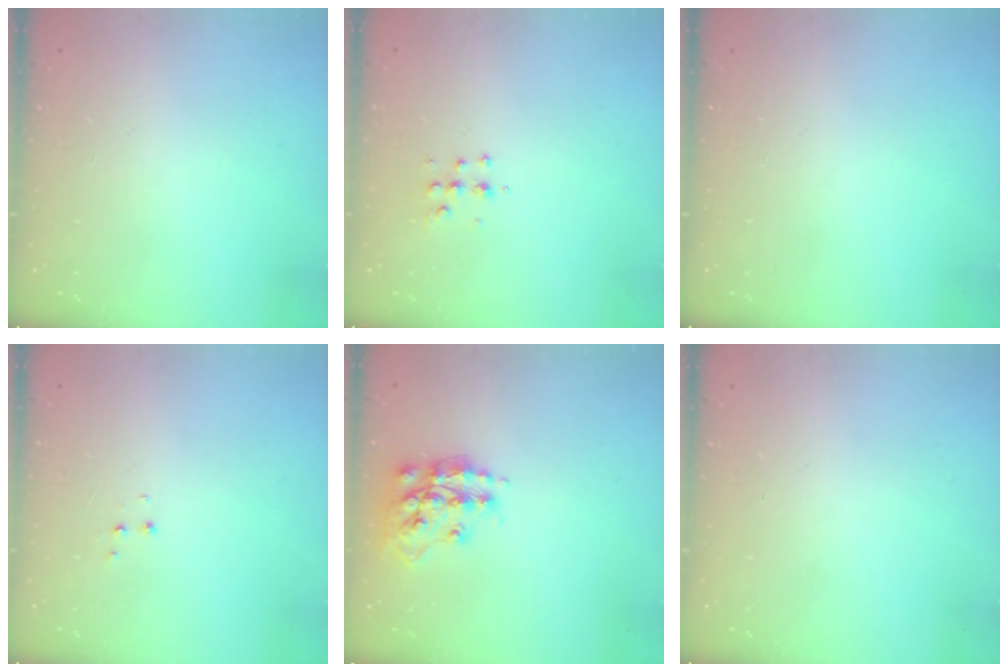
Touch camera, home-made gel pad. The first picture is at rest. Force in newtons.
{"total": 5.4, "press": 5.3, "slide": 0.7}
{"total": 0.0}
{"total": 3.4, "press": 3.3, "slide": 0.6}
{"total": 14.5, "press": 14.5, "slide": 1.0}
{"total": 0.0}